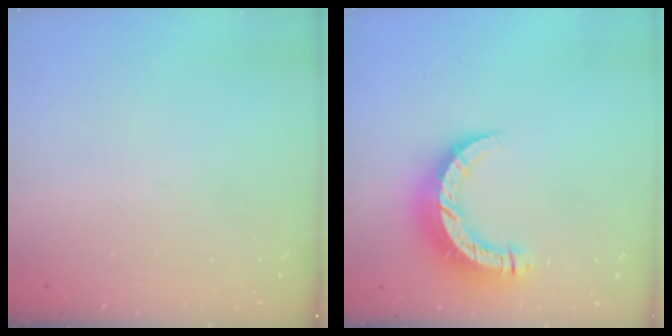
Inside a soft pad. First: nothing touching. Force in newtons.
{"total": 10.6, "press": 10.5, "slide": 1.2}